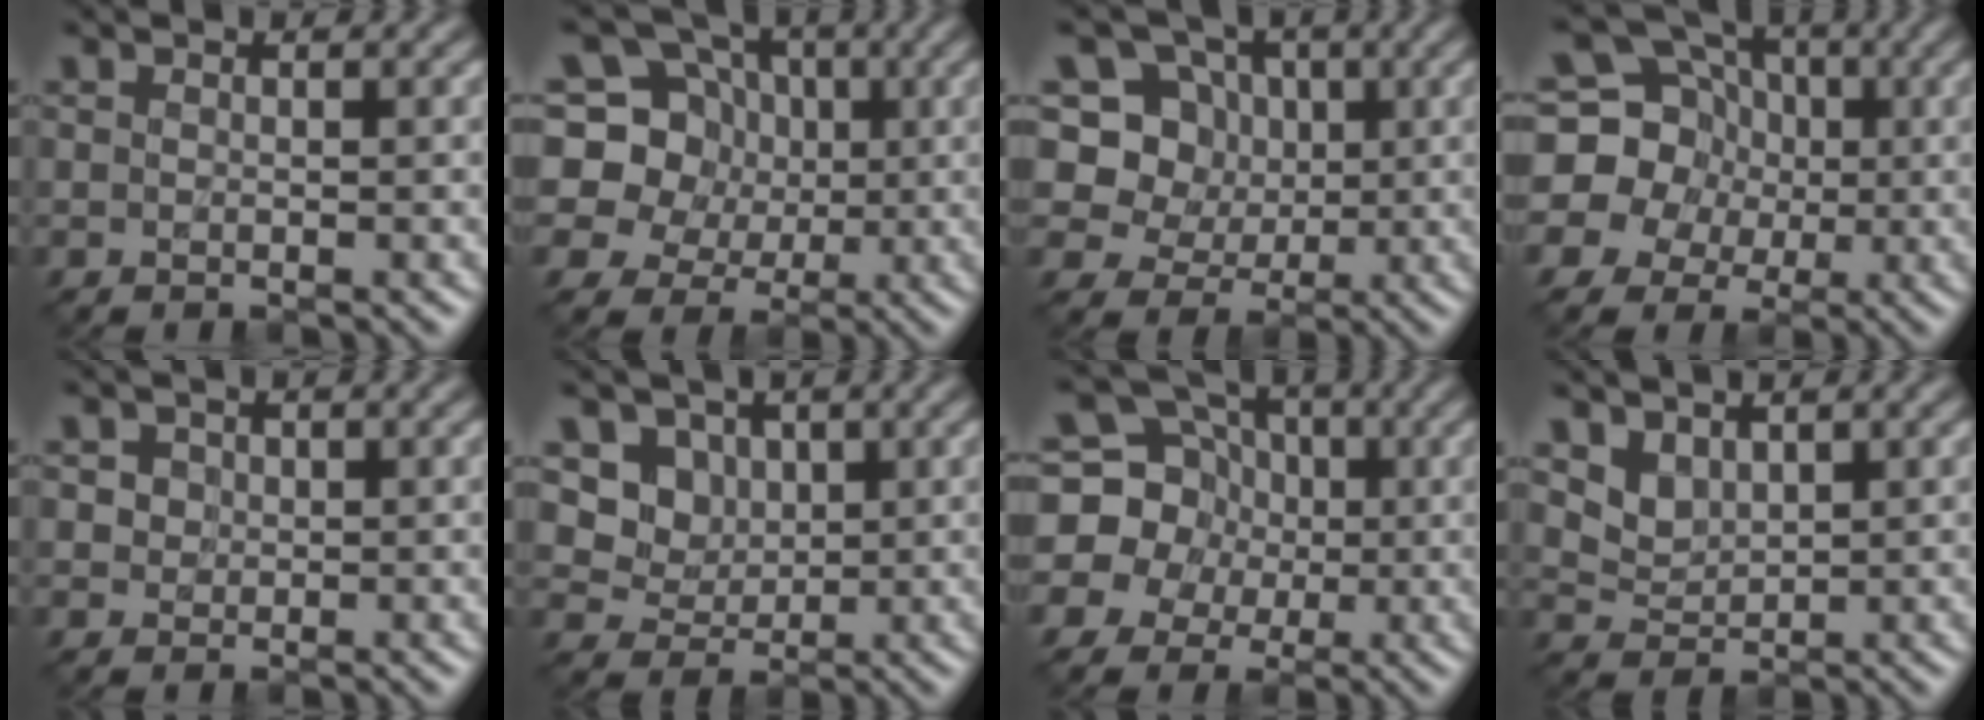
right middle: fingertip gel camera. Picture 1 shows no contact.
{"total": 10.8, "force": [3.5, 9.2, 4.3], "torque": [-0.110, 0.032, 0.050]}
{"total": 7.2, "force": [2.4, 6.2, 2.9], "torque": [-0.049, 0.007, 0.031]}
{"total": 12.7, "force": [1.9, 11.6, 4.8], "torque": [-0.124, 0.037, 0.005]}
{"total": 1.9, "force": [0.7, 1.6, 0.7], "torque": [-0.012, 0.004, 0.016]}
{"total": 4.6, "force": [1.9, 3.8, 1.6], "torque": [-0.047, -0.022, 0.047]}
{"total": 10.9, "force": [1.5, 10.1, 3.8], "torque": [-0.110, 0.042, 0.003]}
{"total": 2.6, "force": [2.0, 1.5, 0.9], "torque": [-0.028, -0.014, 0.052]}